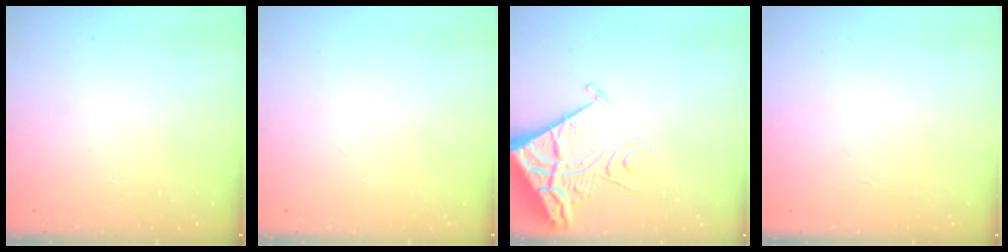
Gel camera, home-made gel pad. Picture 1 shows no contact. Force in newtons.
{"total": 0.0}
{"total": 11.3, "press": 11.3, "slide": 1.4}
{"total": 1.8, "press": 1.8, "slide": 0.1}